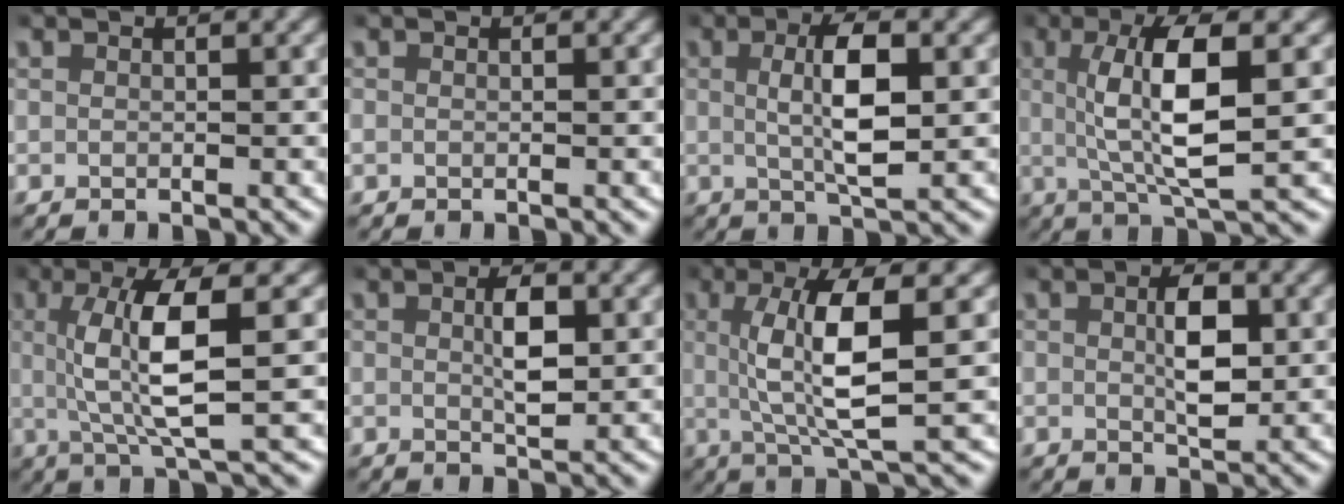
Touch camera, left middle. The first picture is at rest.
{"total": 0.7, "force": [-0.2, 0.6, 0.2], "torque": [-0.008, -0.002, -0.004]}
{"total": 4.8, "force": [0.7, 1.2, 4.6], "torque": [-0.077, -0.003, 0.013]}
{"total": 6.6, "force": [1.0, 1.3, 6.4], "torque": [-0.109, 0.000, 0.020]}
{"total": 6.6, "force": [1.0, 0.9, 6.5], "torque": [-0.110, 0.002, 0.017]}
{"total": 2.9, "force": [0.4, 1.2, 2.6], "torque": [-0.040, -0.007, 0.008]}
{"total": 6.6, "force": [1.0, 1.1, 6.5], "torque": [-0.110, 0.001, 0.020]}
{"total": 3.6, "force": [0.4, 1.7, 3.2], "torque": [-0.049, -0.009, 0.009]}